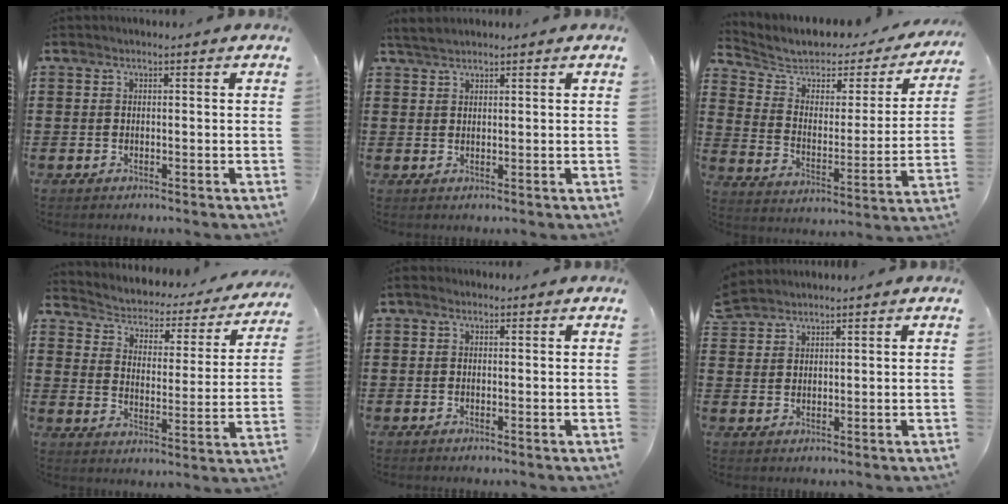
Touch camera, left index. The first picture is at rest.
{"total": 2.2, "force": [2.0, 0.6, 0.9], "torque": [-0.022, 0.003, 0.039]}
{"total": 5.3, "force": [4.4, 2.3, 2.0], "torque": [-0.067, -0.030, 0.070]}
{"total": 1.8, "force": [1.6, 0.8, 0.4], "torque": [-0.024, -0.024, 0.014]}
{"total": 0.9, "force": [-0.1, 0.7, 0.6], "torque": [-0.012, 0.005, -0.002]}
{"total": 2.7, "force": [2.6, 0.6, -0.1], "torque": [-0.006, -0.001, 0.052]}